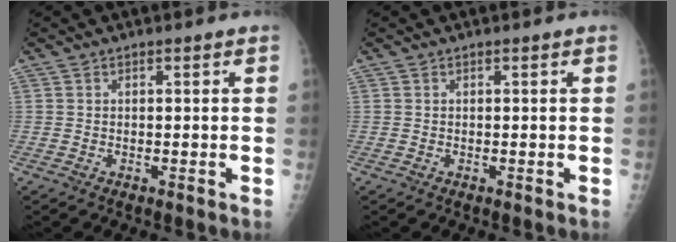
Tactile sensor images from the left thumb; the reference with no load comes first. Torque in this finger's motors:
{"motor_torque": [0.00, 0.01, -0.03, -0.03, 0.00]}